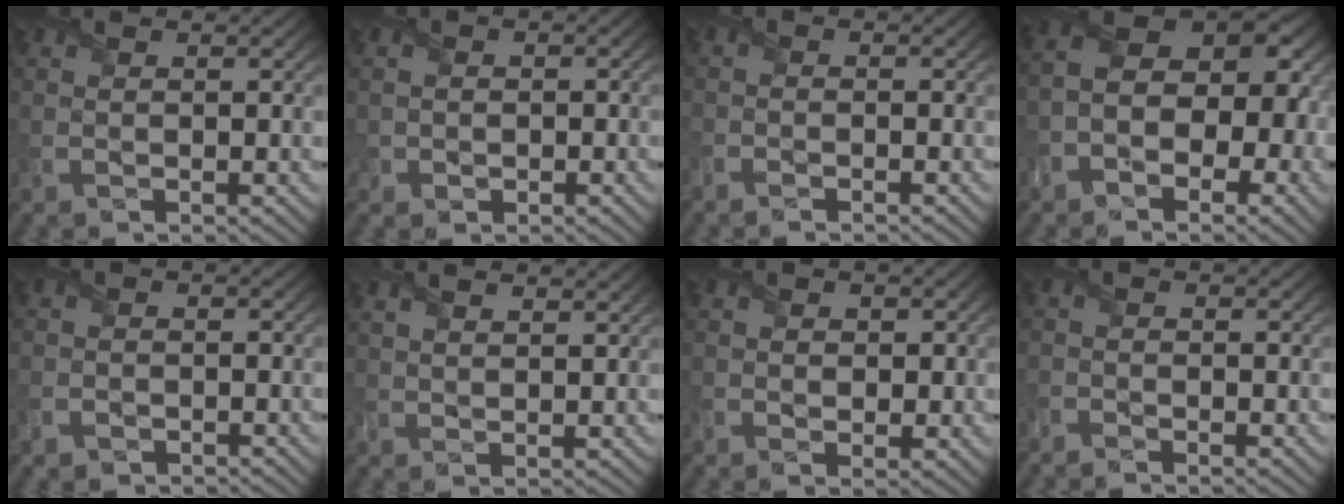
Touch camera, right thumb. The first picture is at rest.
{"total": 1.5, "force": [-0.7, 1.3, -0.1], "torque": [-0.001, -0.002, -0.014]}
{"total": 2.2, "force": [-2.0, 0.7, 0.7], "torque": [-0.015, -0.004, -0.040]}
{"total": 9.5, "force": [-3.3, 6.1, 6.4], "torque": [-0.075, -0.002, -0.066]}
{"total": 2.0, "force": [-1.6, 1.1, 0.4], "torque": [-0.010, -0.004, -0.035]}
{"total": 3.7, "force": [2.6, 1.0, 2.4], "torque": [-0.044, 0.006, 0.037]}
{"total": 1.7, "force": [0.0, 1.5, 0.8], "torque": [-0.015, -0.007, -0.003]}
{"total": 1.7, "force": [-1.6, 0.3, 0.5], "torque": [-0.009, -0.003, -0.033]}